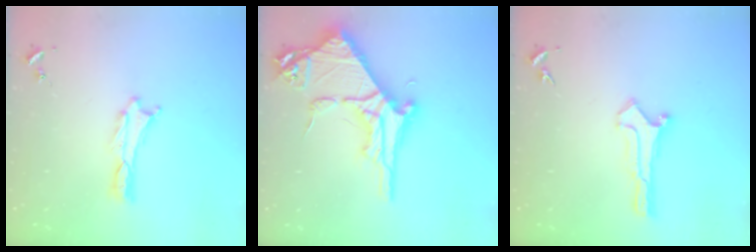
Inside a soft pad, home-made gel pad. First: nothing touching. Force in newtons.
{"total": 9.3, "press": 9.3, "slide": 0.9}
{"total": 0.0}